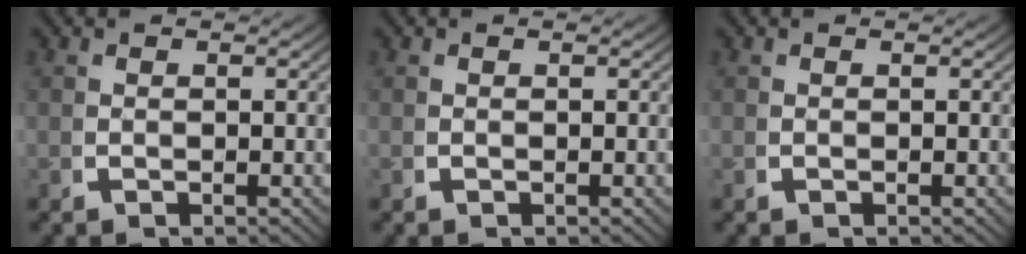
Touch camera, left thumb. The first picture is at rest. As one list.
[{"total": 0.0}, {"total": 0.0}]